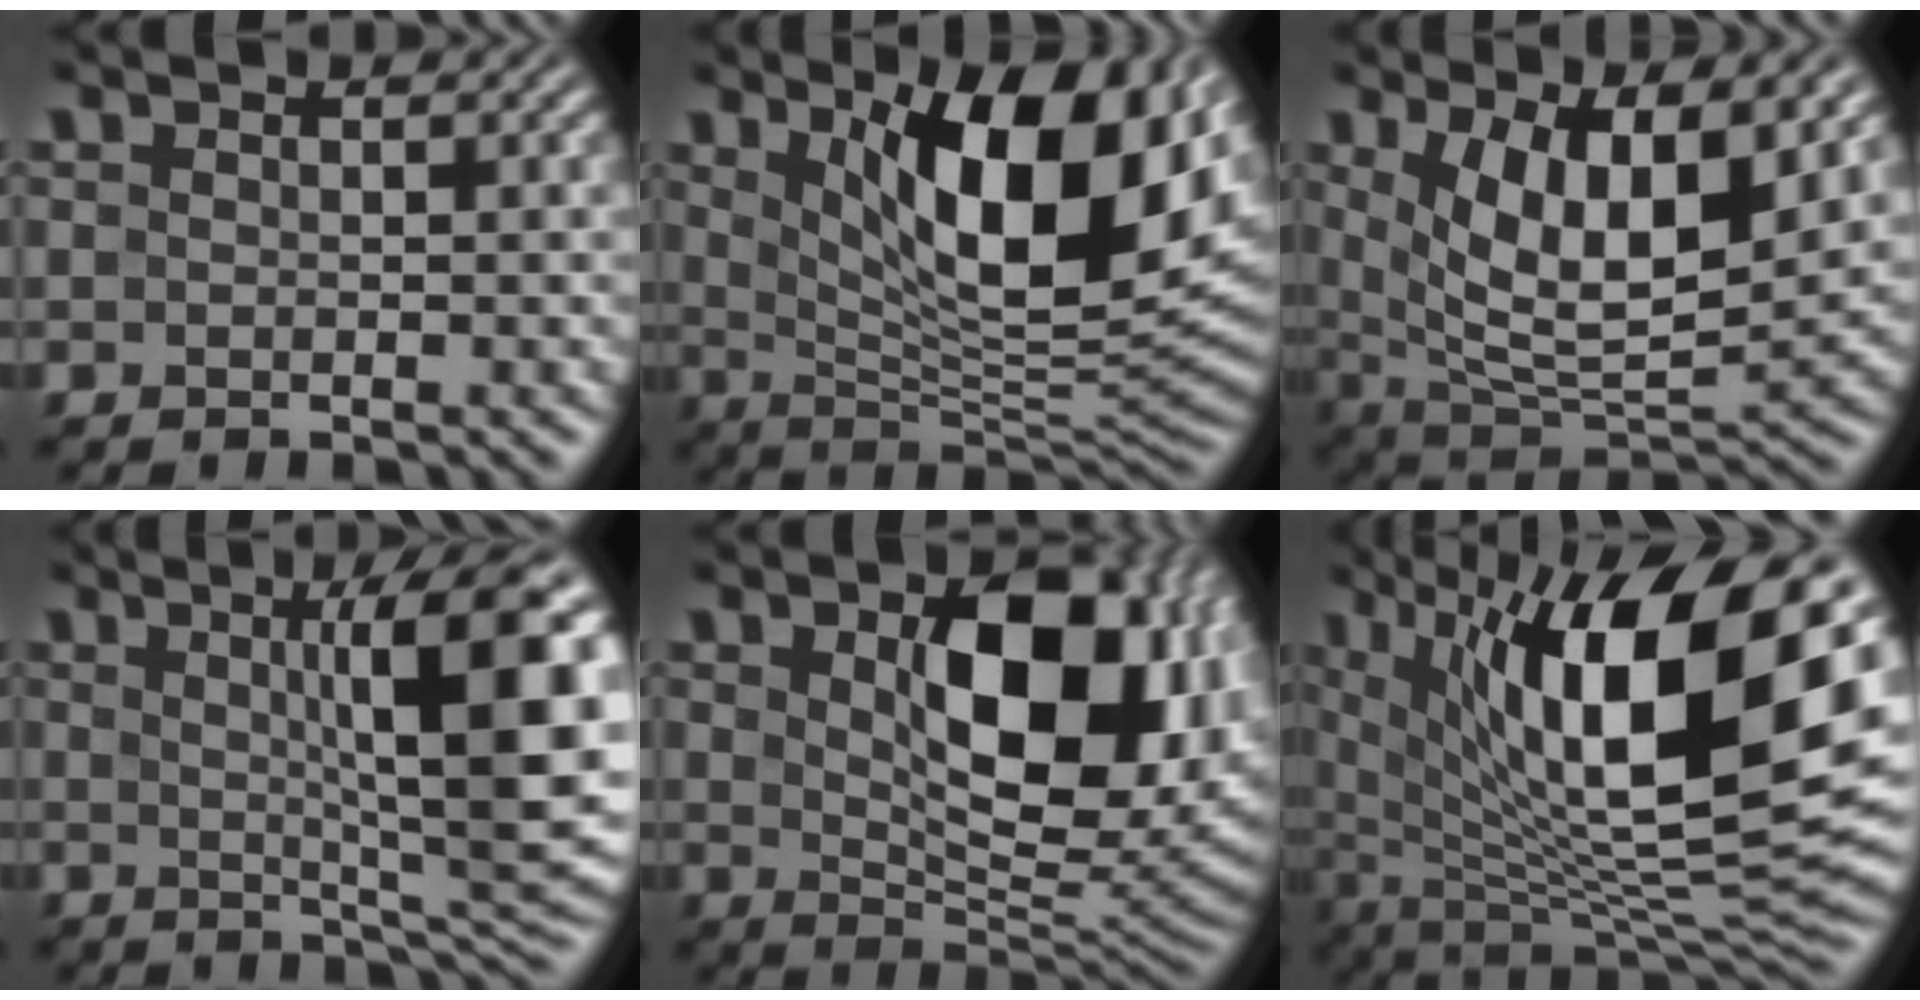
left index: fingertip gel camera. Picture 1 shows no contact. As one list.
[{"total": 13.5, "force": [4.5, 5.1, 11.6], "torque": [-0.166, -0.005, 0.074]}, {"total": 9.3, "force": [2.7, 3.7, 8.1], "torque": [-0.151, -0.021, 0.052]}, {"total": 11.3, "force": [2.0, 2.2, 10.9], "torque": [-0.134, 0.004, 0.030]}, {"total": 12.6, "force": [2.4, 7.0, 10.2], "torque": [-0.139, -0.011, 0.049]}, {"total": 16.6, "force": [5.4, 6.2, 14.5], "torque": [-0.235, -0.004, 0.087]}]